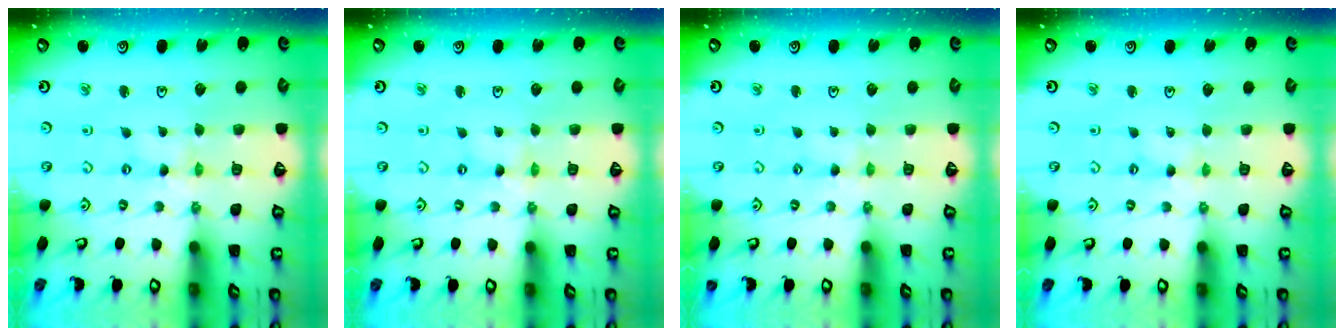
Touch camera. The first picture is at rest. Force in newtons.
{"total": 0.0}
{"total": 2.6, "press": 2.5, "slide": 0.4}
{"total": 0.8, "press": 0.7, "slide": 0.3}